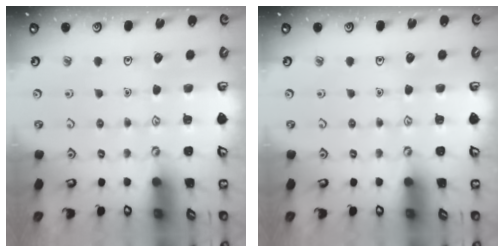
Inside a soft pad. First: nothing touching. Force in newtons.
{"total": 0.0}